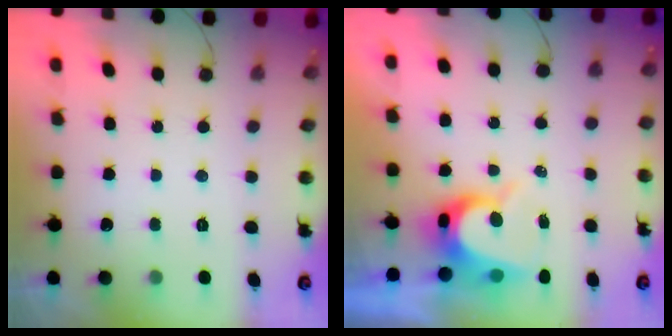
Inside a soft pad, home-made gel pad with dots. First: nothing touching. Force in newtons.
{"total": 7.7, "press": 7.7, "slide": 0.4}